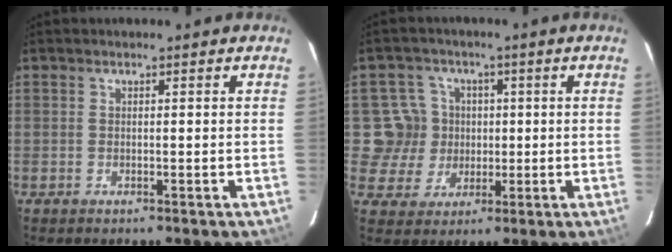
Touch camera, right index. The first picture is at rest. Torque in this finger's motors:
{"motor_torque": [-0.11, -0.01, -0.02, -0.04]}